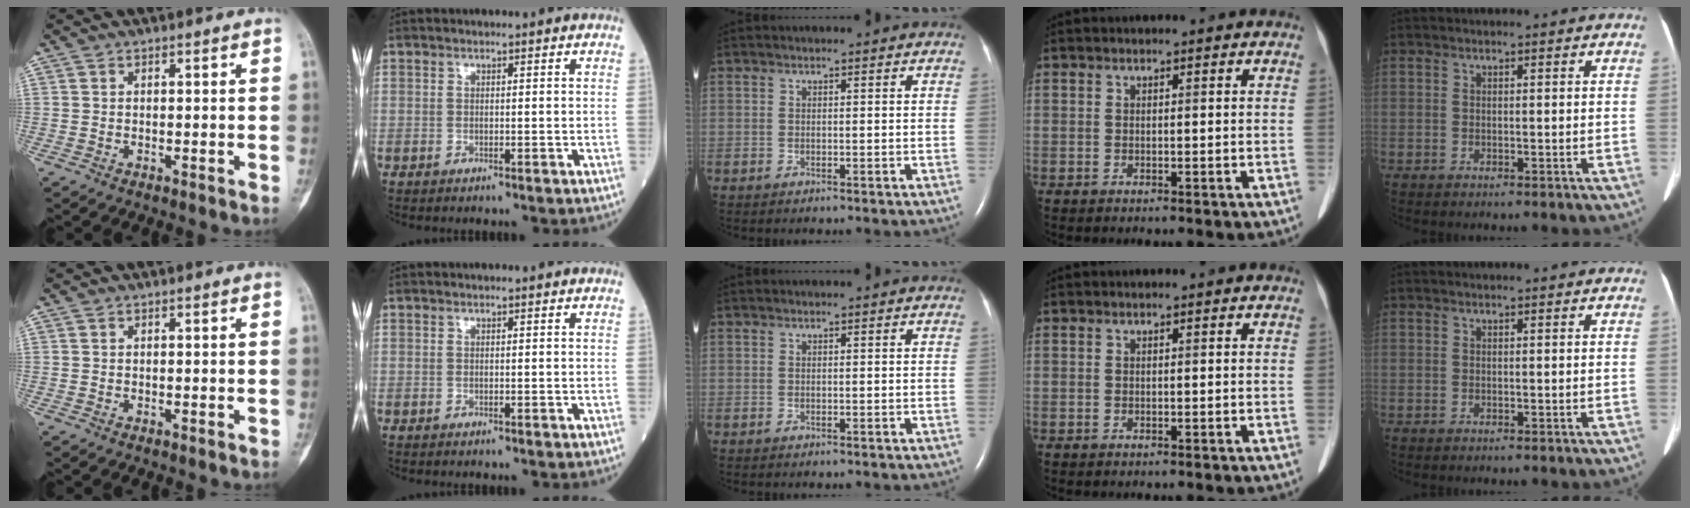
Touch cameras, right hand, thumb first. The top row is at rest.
{}